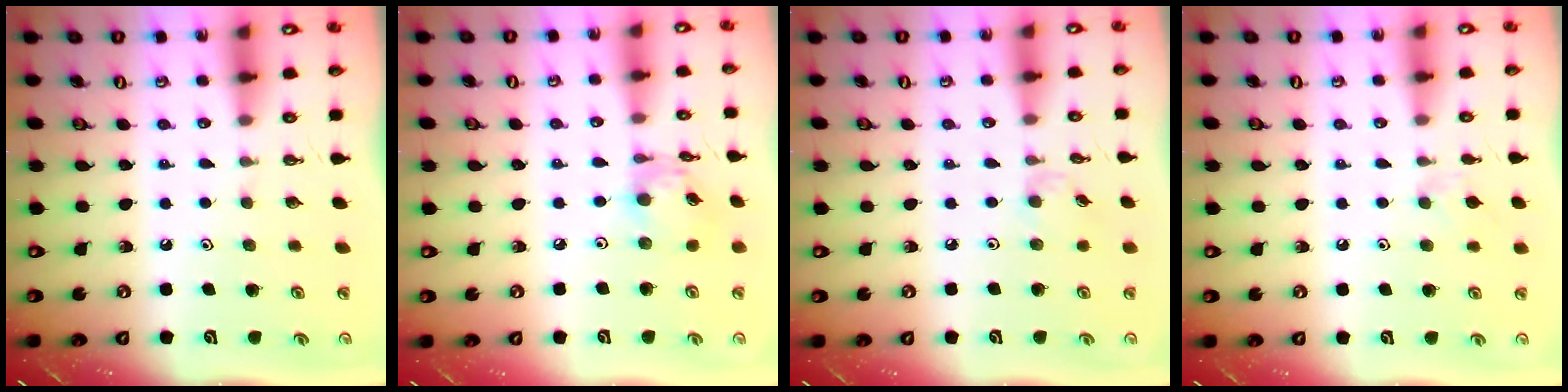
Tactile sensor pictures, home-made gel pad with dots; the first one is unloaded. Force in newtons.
{"total": 10.6, "press": 10.6, "slide": 0.9}
{"total": 2.5, "press": 2.4, "slide": 0.4}
{"total": 3.9, "press": 3.9, "slide": 0.7}